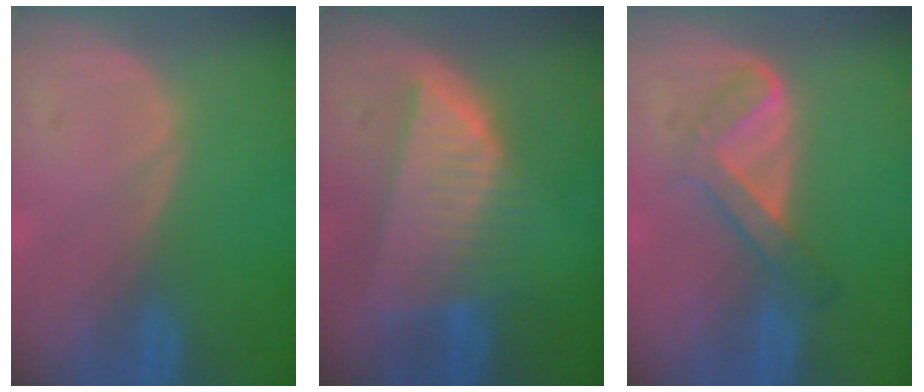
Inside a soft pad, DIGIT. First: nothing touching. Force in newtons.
{"total": 8.3, "press": 7.3, "slide": 3.9}
{"total": 4.8, "press": 4.8, "slide": 0.9}